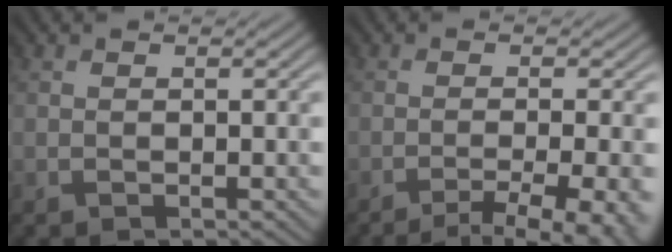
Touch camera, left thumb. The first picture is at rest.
{"total": 7.1, "force": [-4.1, 1.3, 5.6], "torque": [-0.074, -0.002, -0.056]}